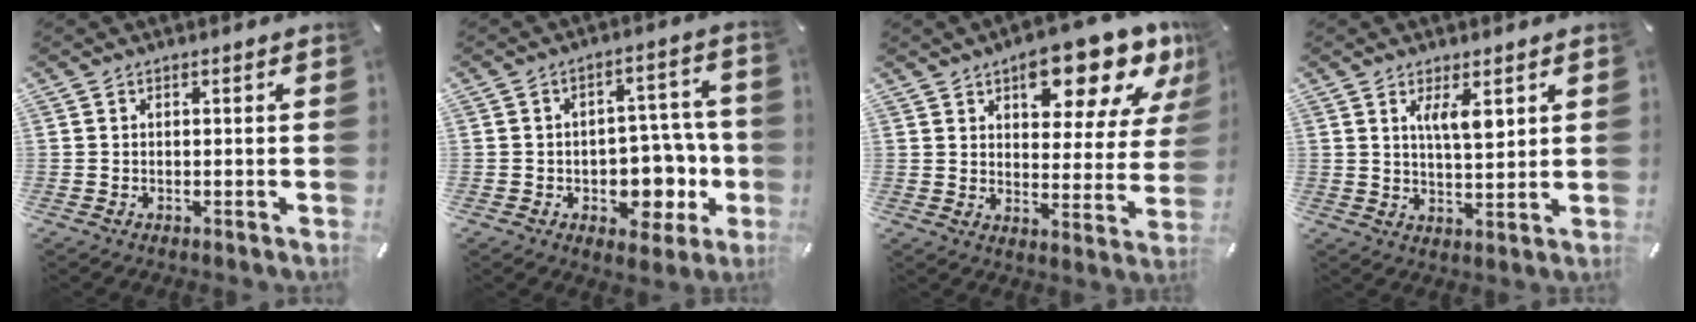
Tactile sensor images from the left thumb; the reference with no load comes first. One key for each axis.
{"total": 11.3, "fx": -2.8, "fy": 8.0, "fz": 7.5, "tx": -0.077, "ty": 0.009, "tz": -0.039}
{"total": 17.3, "fx": 11.3, "fy": 7.6, "fz": 10.6, "tx": -0.124, "ty": -0.072, "tz": 0.183}
{"total": 6.7, "fx": 3.1, "fy": 2.4, "fz": 5.3, "tx": -0.091, "ty": -0.012, "tz": 0.048}